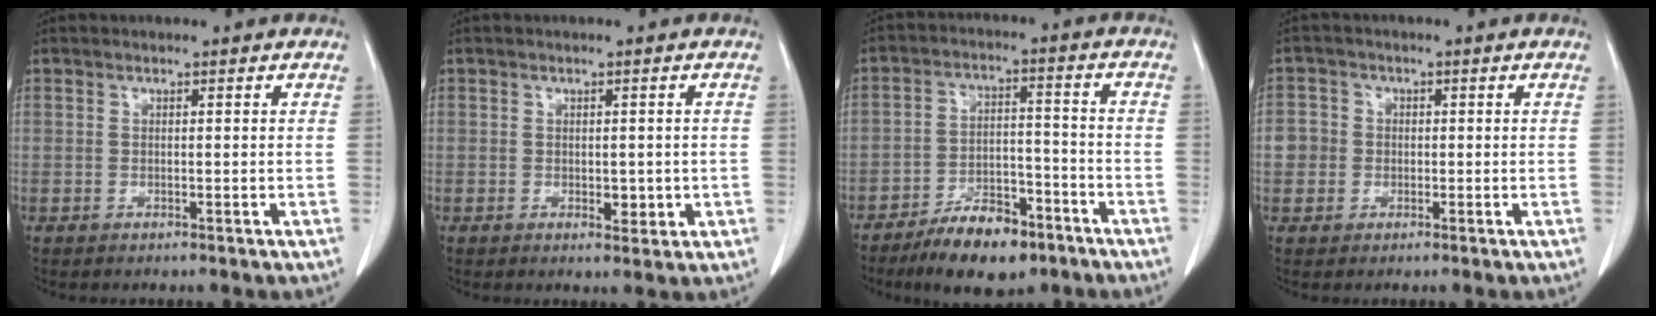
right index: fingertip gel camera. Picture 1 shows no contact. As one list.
[{"total": 2.6, "force": [-0.3, 1.5, 2.1], "torque": [-0.022, -0.002, 0.003]}, {"total": 10.5, "force": [-7.4, 4.0, 6.3], "torque": [-0.105, 0.005, -0.125]}, {"total": 3.7, "force": [-0.2, 3.6, 0.7], "torque": [-0.006, 0.013, -0.006]}]